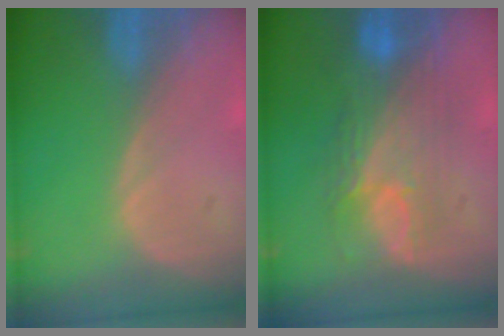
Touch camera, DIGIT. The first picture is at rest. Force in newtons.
{"total": 9.3, "press": 8.4, "slide": 4.0}